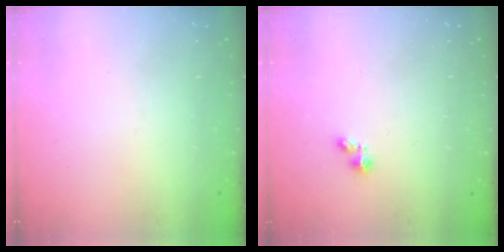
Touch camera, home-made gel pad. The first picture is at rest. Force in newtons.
{"total": 1.1, "press": 1.1, "slide": 0.3}